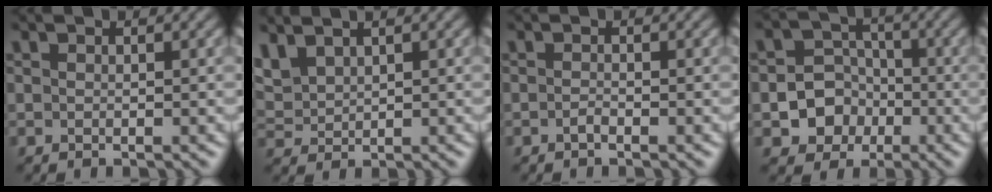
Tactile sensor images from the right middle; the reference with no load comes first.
{"total": 3.0, "force": [2.1, 1.6, 1.5], "torque": [-0.045, 0.007, 0.047]}
{"total": 0.8, "force": [-0.7, 0.1, 0.3], "torque": [-0.009, -0.002, -0.014]}
{"total": 5.0, "force": [-1.8, 4.4, 1.6], "torque": [0.001, 0.002, -0.048]}